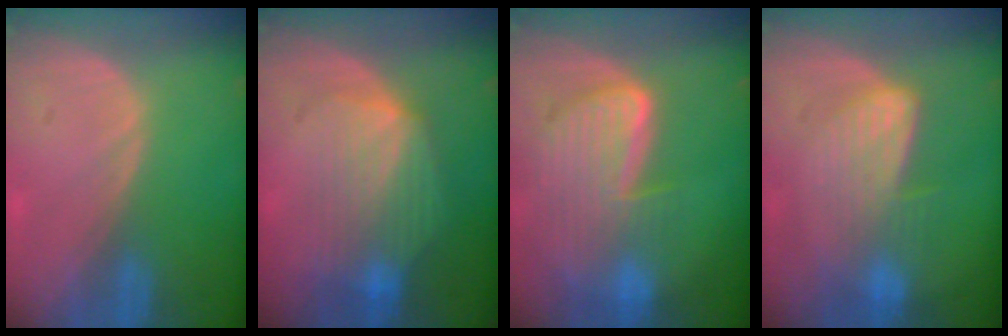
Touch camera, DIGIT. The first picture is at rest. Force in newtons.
{"total": 8.4, "press": 7.9, "slide": 2.8}
{"total": 9.8, "press": 8.2, "slide": 5.3}
{"total": 6.6, "press": 6.5, "slide": 1.4}